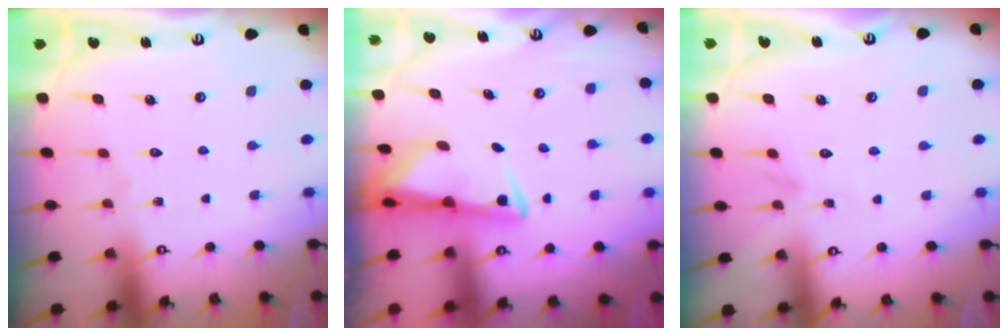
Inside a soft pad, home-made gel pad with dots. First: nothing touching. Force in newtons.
{"total": 3.0, "press": 2.9, "slide": 0.4}
{"total": 1.7, "press": 1.7, "slide": 0.2}